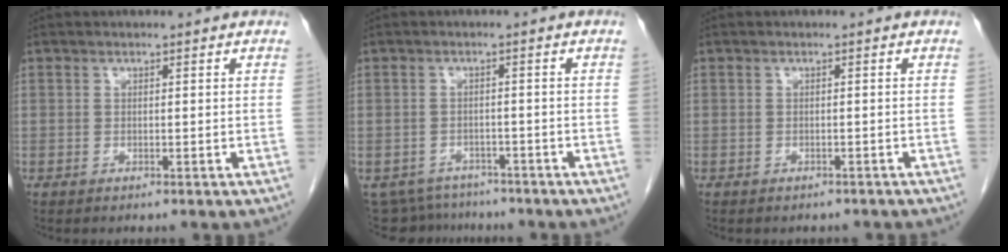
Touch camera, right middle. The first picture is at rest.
{"total": 6.6, "force": [-6.0, 2.8, -0.2], "torque": [0.004, 0.007, -0.081]}
{"total": 3.9, "force": [-3.4, 1.5, 1.1], "torque": [-0.016, -0.001, -0.036]}